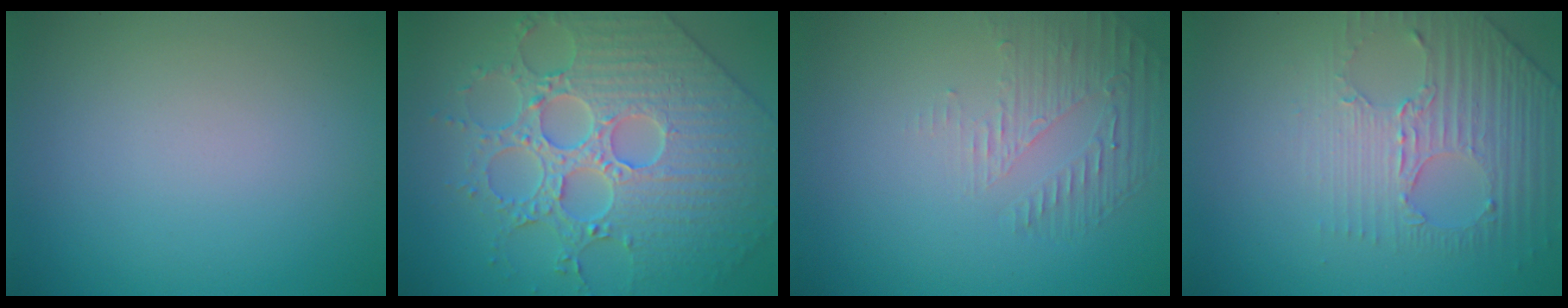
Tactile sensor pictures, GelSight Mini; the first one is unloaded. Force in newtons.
{"total": 6.7, "press": 6.0, "slide": 2.9}
{"total": 1.7, "press": 0.8, "slide": 1.5}
{"total": 4.4, "press": 3.1, "slide": 3.0}